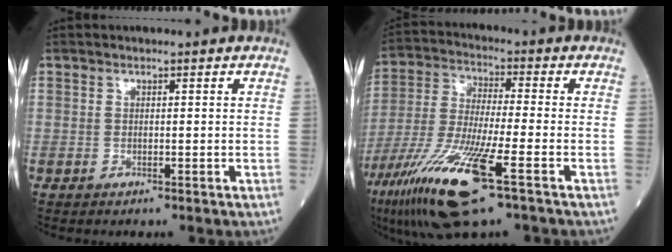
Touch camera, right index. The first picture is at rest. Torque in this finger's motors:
{"motor_torque": [0.64, -0.29, 0.88, 0.21]}